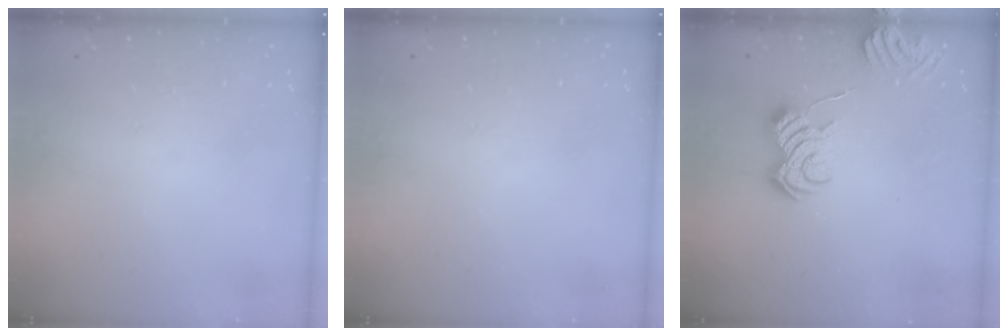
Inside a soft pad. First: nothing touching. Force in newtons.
{"total": 0.0}
{"total": 7.9, "press": 7.9, "slide": 0.5}